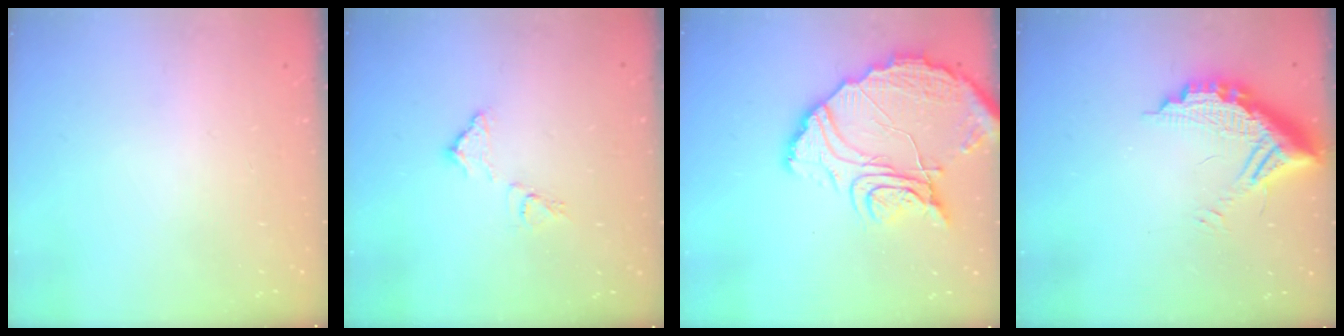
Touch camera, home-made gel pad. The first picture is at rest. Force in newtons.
{"total": 9.7, "press": 9.7, "slide": 0.3}
{"total": 18.0, "press": 17.9, "slide": 1.6}
{"total": 13.8, "press": 13.8, "slide": 1.3}